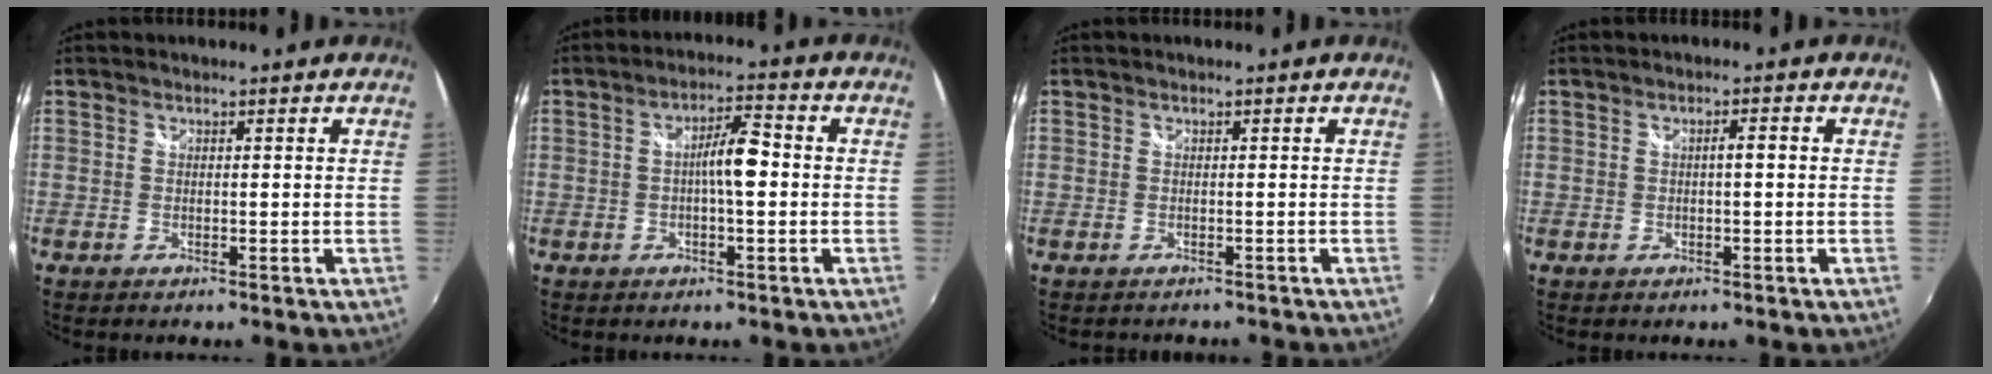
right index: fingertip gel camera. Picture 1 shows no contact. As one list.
[{"total": 5.4, "force": [-0.5, 1.0, 5.3], "torque": [-0.088, 0.013, -0.008]}, {"total": 2.7, "force": [-2.5, 0.6, 0.9], "torque": [-0.024, -0.020, -0.030]}, {"total": 1.8, "force": [-0.1, 0.2, 1.8], "torque": [-0.029, 0.004, -0.004]}]